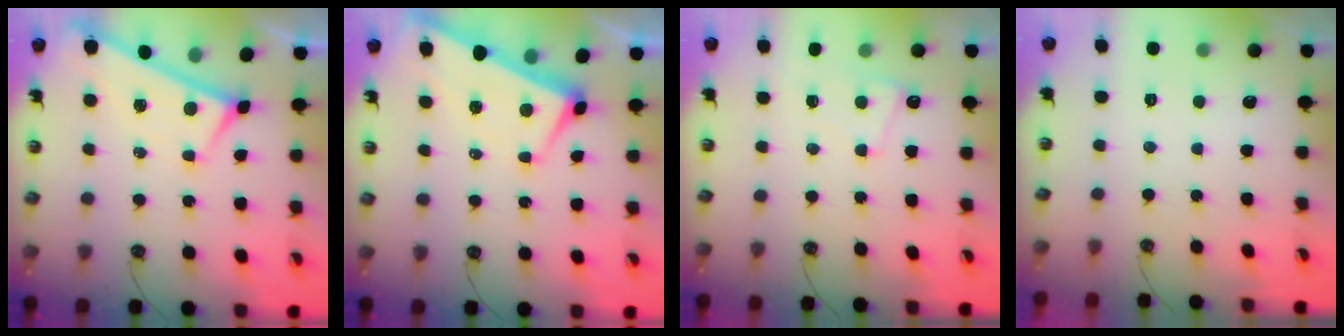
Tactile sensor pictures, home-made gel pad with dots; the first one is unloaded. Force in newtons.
{"total": 1.6, "press": 1.4, "slide": 0.8}
{"total": 1.6, "press": 1.5, "slide": 0.4}
{"total": 0.0}